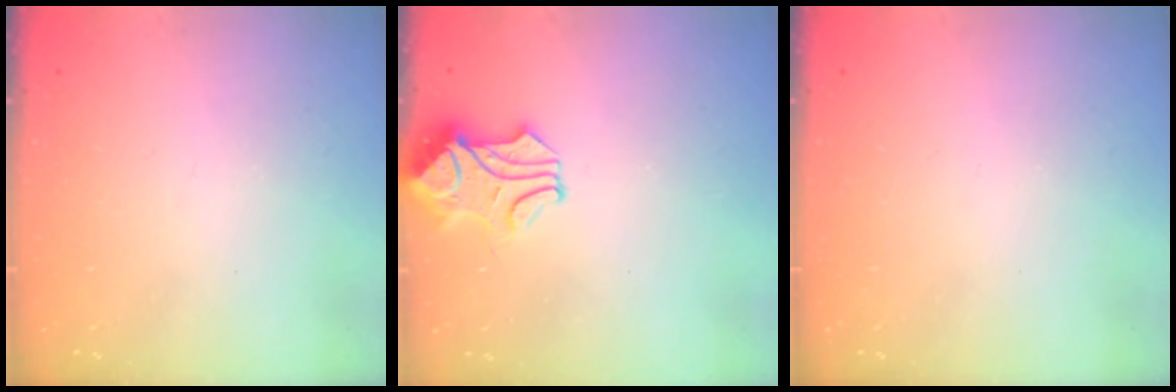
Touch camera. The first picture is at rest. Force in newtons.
{"total": 1.1, "press": 1.0, "slide": 0.3}
{"total": 0.0}